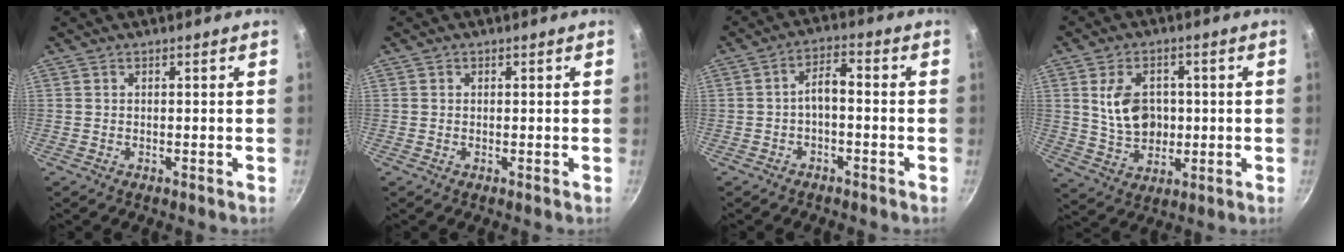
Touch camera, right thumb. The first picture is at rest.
{"total": 0.6, "force": [0.2, 0.5, 0.1], "torque": [0.003, 0.001, 0.001]}
{"total": 4.0, "force": [-1.4, 1.7, 3.3], "torque": [-0.057, 0.030, -0.027]}
{"total": 10.2, "force": [1.3, 7.5, 6.8], "torque": [-0.093, -0.005, 0.029]}